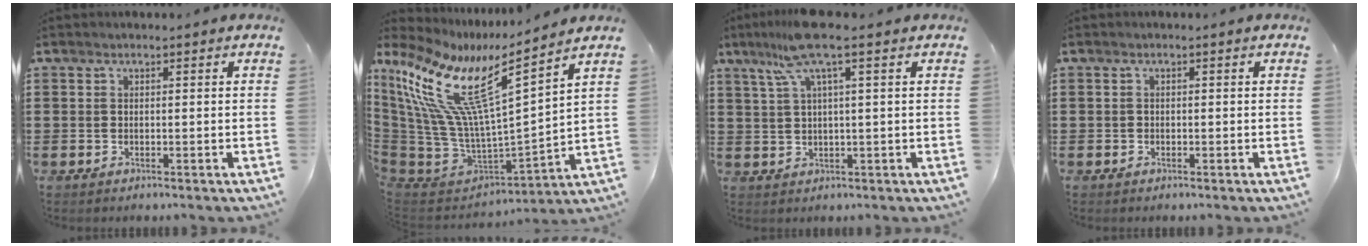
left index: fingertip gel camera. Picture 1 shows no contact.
{"total": 13.3, "force": [7.5, 3.0, 10.6], "torque": [-0.250, -0.059, 0.116]}
{"total": 7.2, "force": [3.5, 0.4, 6.3], "torque": [-0.145, -0.002, 0.057]}
{"total": 0.6, "force": [-0.3, 0.4, 0.0], "torque": [-0.003, 0.002, -0.008]}